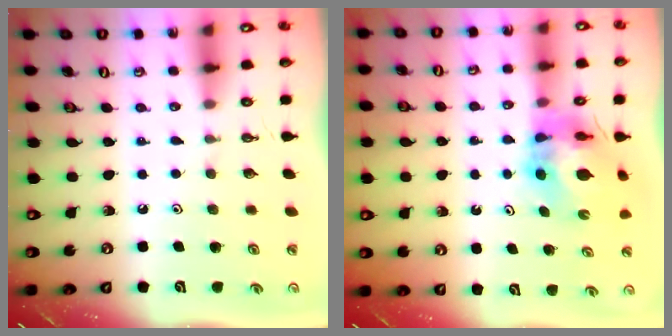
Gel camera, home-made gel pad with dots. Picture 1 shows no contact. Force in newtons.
{"total": 10.3, "press": 10.2, "slide": 1.4}